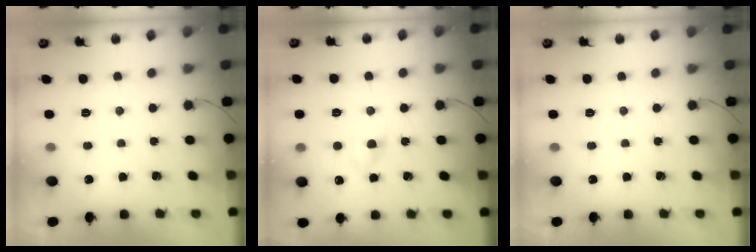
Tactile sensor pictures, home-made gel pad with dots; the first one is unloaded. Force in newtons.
{"total": 3.2, "press": 3.0, "slide": 1.1}
{"total": 0.0}